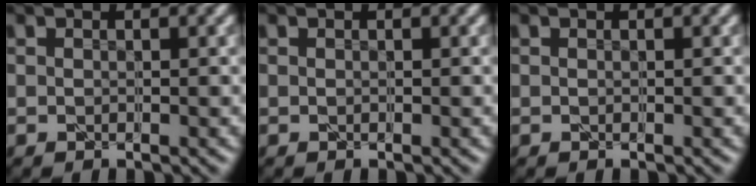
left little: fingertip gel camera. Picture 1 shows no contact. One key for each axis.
{"total": 0.0}
{"total": 0.0}